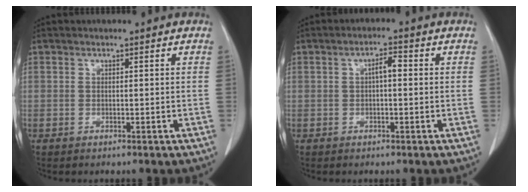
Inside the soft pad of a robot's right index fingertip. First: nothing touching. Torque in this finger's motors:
{"motor_torque": [0.32, -0.20, 0.10, 0.05]}